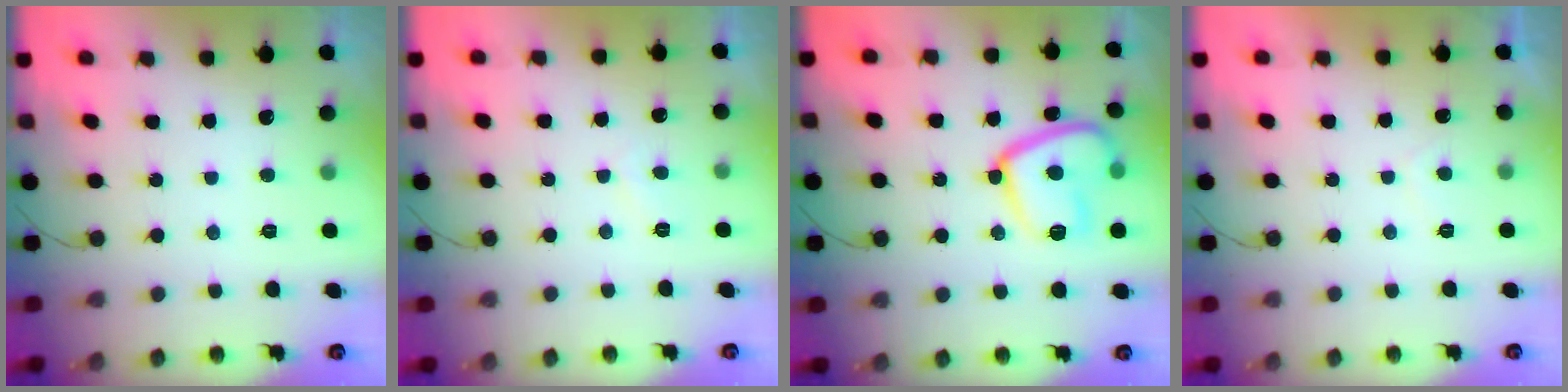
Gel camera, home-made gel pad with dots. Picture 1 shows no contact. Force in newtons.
{"total": 2.1, "press": 2.0, "slide": 0.5}
{"total": 14.6, "press": 14.6, "slide": 1.0}
{"total": 1.1, "press": 1.0, "slide": 0.5}